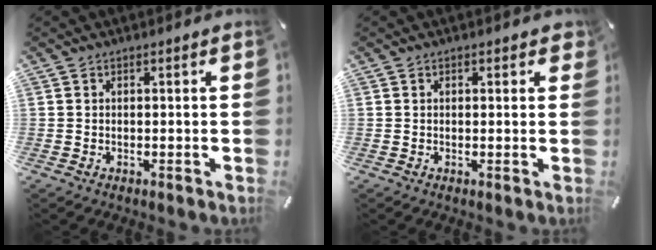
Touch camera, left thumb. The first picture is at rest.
{"total": 1.1, "force": [0.5, 0.8, 0.7], "torque": [0.001, -0.001, 0.004]}